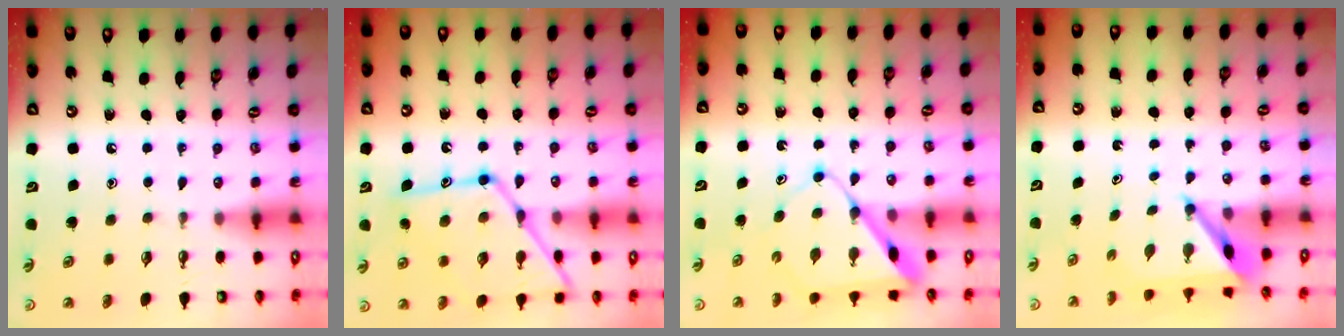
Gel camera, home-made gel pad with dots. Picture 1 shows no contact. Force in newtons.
{"total": 16.8, "press": 16.7, "slide": 1.5}
{"total": 9.7, "press": 9.7, "slide": 0.7}
{"total": 4.1, "press": 4.1, "slide": 0.4}